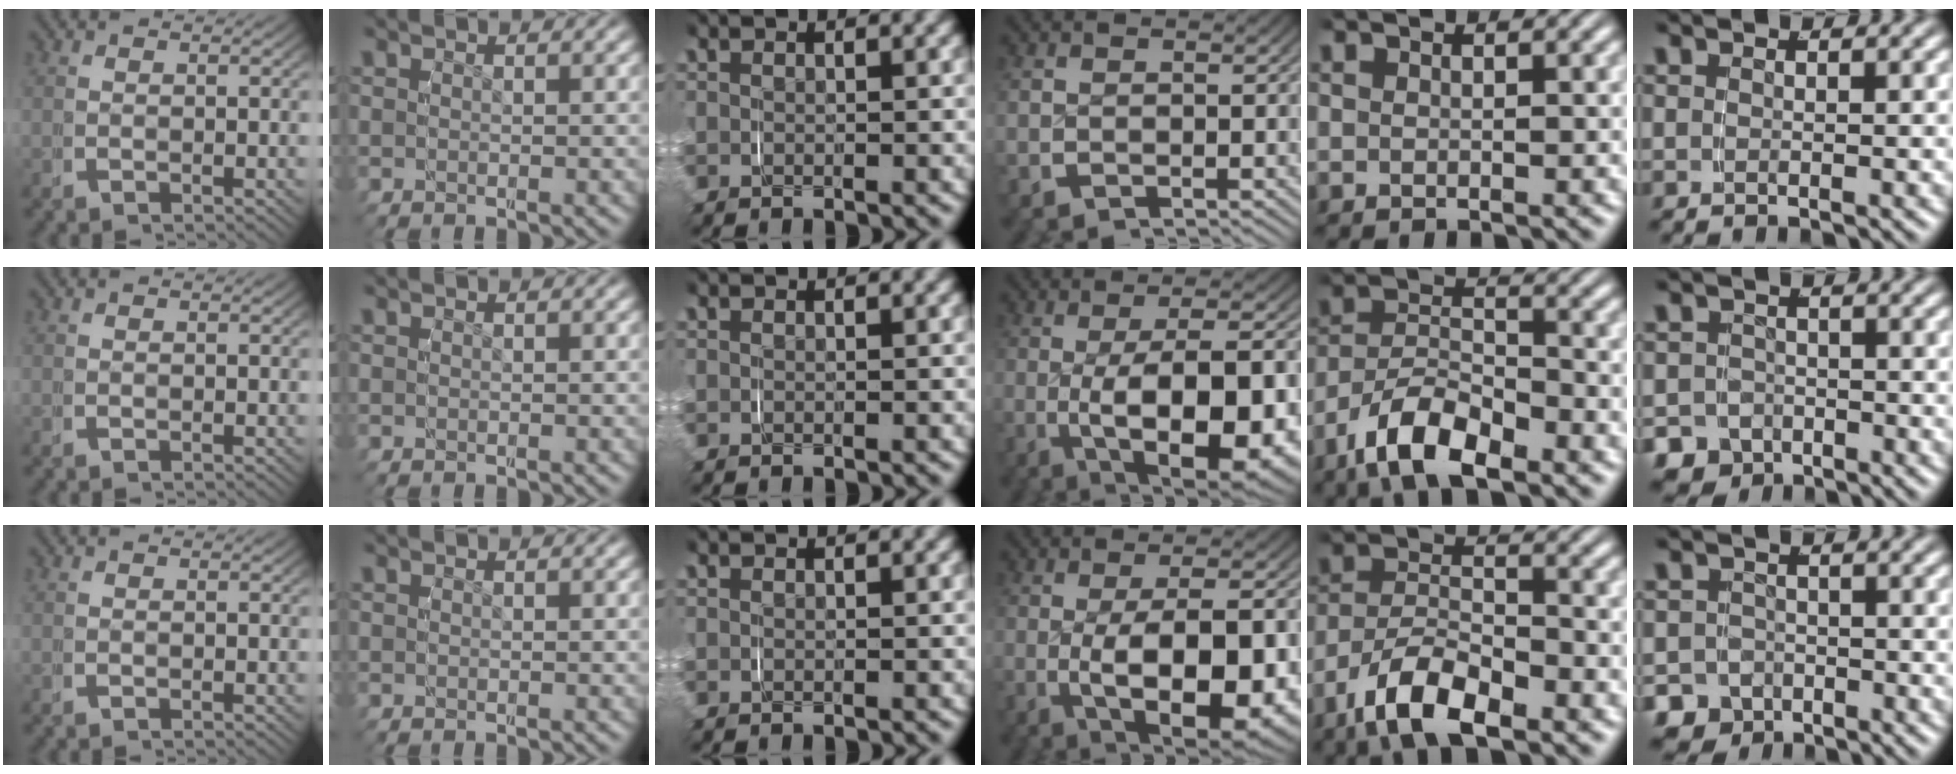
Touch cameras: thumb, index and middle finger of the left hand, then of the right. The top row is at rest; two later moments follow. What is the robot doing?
{"motion": "grasp_and_lifting", "object": "paper plate"}